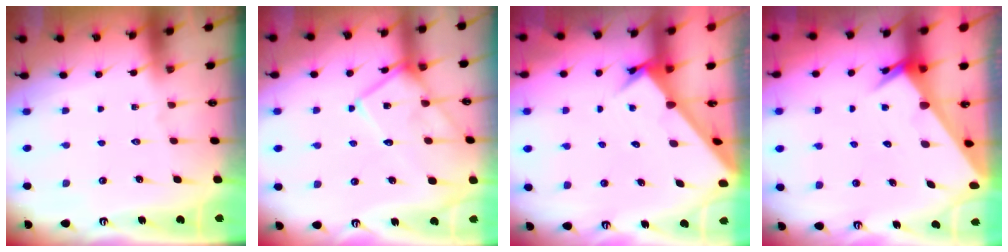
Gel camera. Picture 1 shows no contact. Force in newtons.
{"total": 14.2, "press": 14.1, "slide": 0.7}
{"total": 3.6, "press": 3.5, "slide": 0.4}
{"total": 2.4, "press": 2.4, "slide": 0.1}